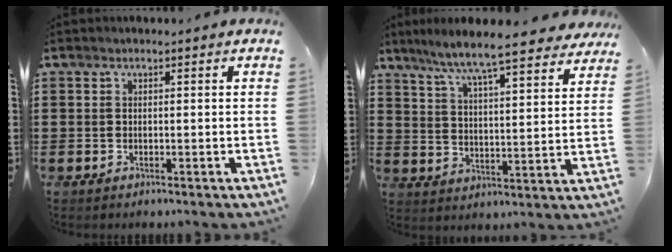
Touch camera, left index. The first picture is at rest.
{"total": 7.9, "force": [7.1, -0.3, 3.3], "torque": [-0.095, -0.043, 0.119]}